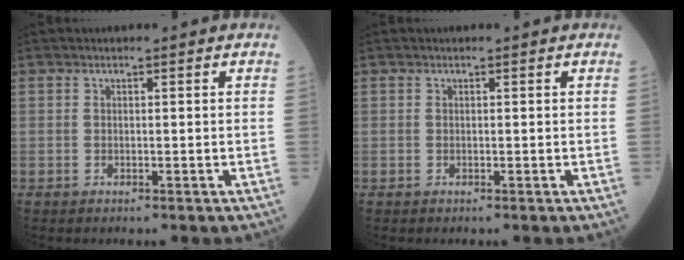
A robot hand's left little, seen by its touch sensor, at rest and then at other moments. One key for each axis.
{"total": 0.0}